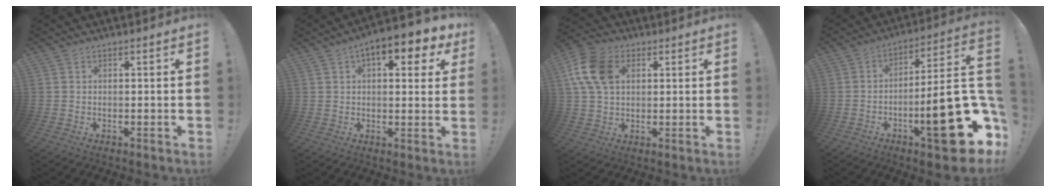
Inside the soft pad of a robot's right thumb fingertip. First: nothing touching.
{"total": 9.0, "force": [4.3, 3.8, 7.0], "torque": [-0.088, -0.016, 0.068]}
{"total": 12.9, "force": [3.5, 9.1, 8.5], "torque": [-0.159, 0.008, 0.071]}
{"total": 25.7, "force": [-8.9, 6.7, 23.1], "torque": [-0.316, 0.047, -0.129]}